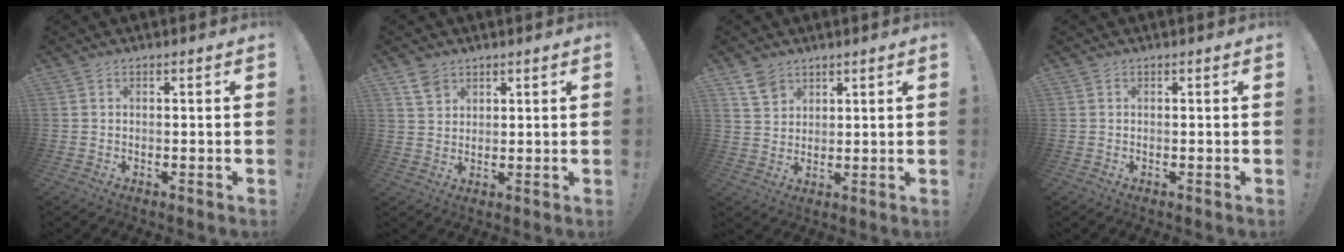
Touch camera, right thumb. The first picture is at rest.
{"total": 4.7, "force": [3.3, 3.0, 1.4], "torque": [-0.019, -0.015, 0.062]}
{"total": 5.9, "force": [4.3, 3.8, 1.5], "torque": [-0.020, -0.026, 0.082]}
{"total": 0.0}